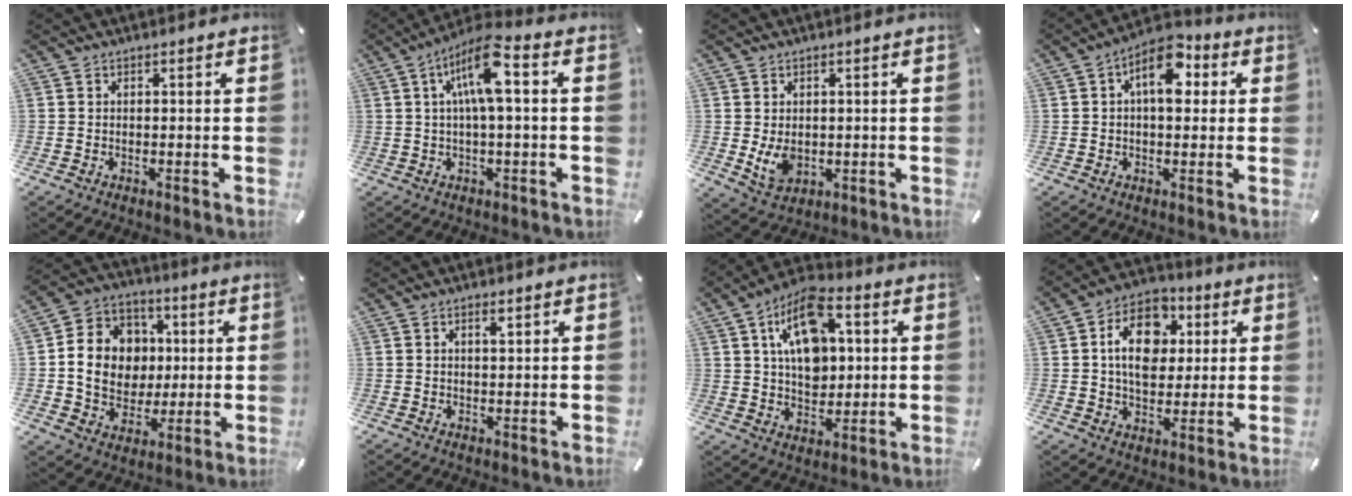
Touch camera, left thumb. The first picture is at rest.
{"total": 10.7, "force": [2.7, 2.8, 10.0], "torque": [-0.187, 0.000, 0.045]}
{"total": 5.3, "force": [0.1, 4.0, 3.5], "torque": [-0.074, -0.011, -0.001]}
{"total": 9.7, "force": [2.9, 5.3, 7.6], "torque": [-0.099, -0.007, 0.047]}
{"total": 13.6, "force": [0.9, 12.3, 5.8], "torque": [-0.101, 0.011, 0.025]}
{"total": 1.4, "force": [0.7, 0.3, 1.1], "torque": [-0.025, 0.001, 0.012]}
{"total": 14.5, "force": [4.4, 9.6, 9.9], "torque": [-0.180, -0.008, 0.078]}
{"total": 13.8, "force": [3.0, 10.4, 8.7], "torque": [-0.139, 0.008, 0.054]}